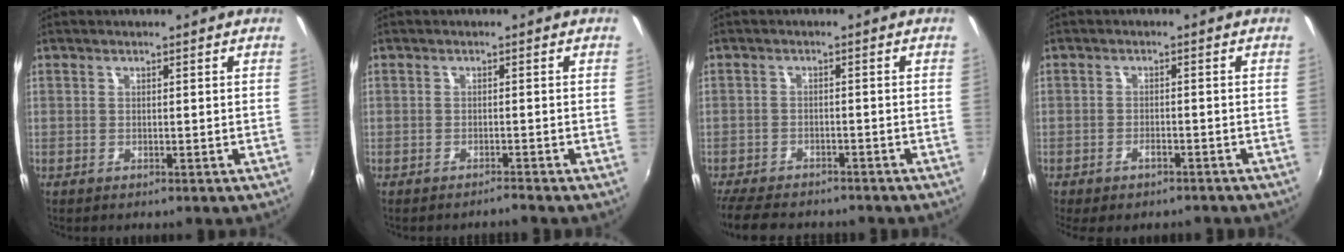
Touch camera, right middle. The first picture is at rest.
{"total": 1.0, "force": [-1.0, -0.2, 0.0], "torque": [0.001, -0.005, -0.018]}
{"total": 10.4, "force": [-9.0, 3.4, 4.1], "torque": [-0.104, -0.023, -0.147]}
{"total": 3.6, "force": [-2.8, 1.5, 1.8], "torque": [-0.043, -0.011, -0.042]}